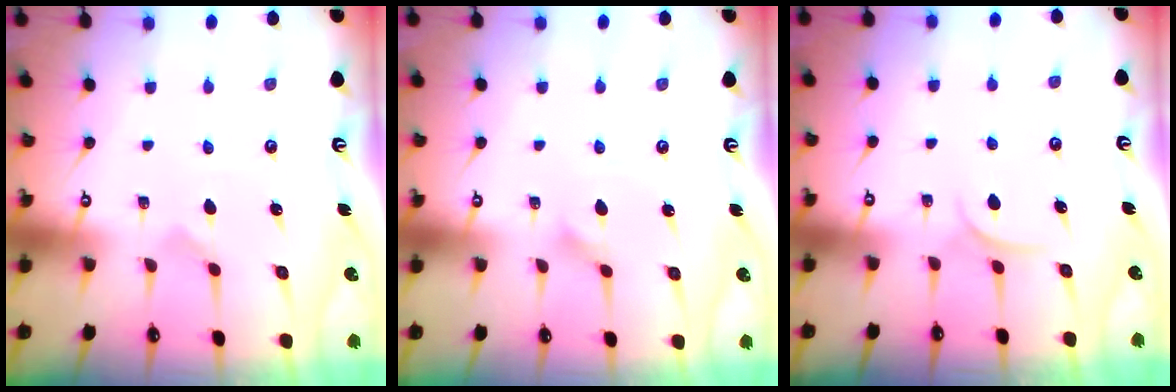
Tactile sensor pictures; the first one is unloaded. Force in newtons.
{"total": 1.5, "press": 1.5, "slide": 0.1}
{"total": 5.9, "press": 5.9, "slide": 0.4}